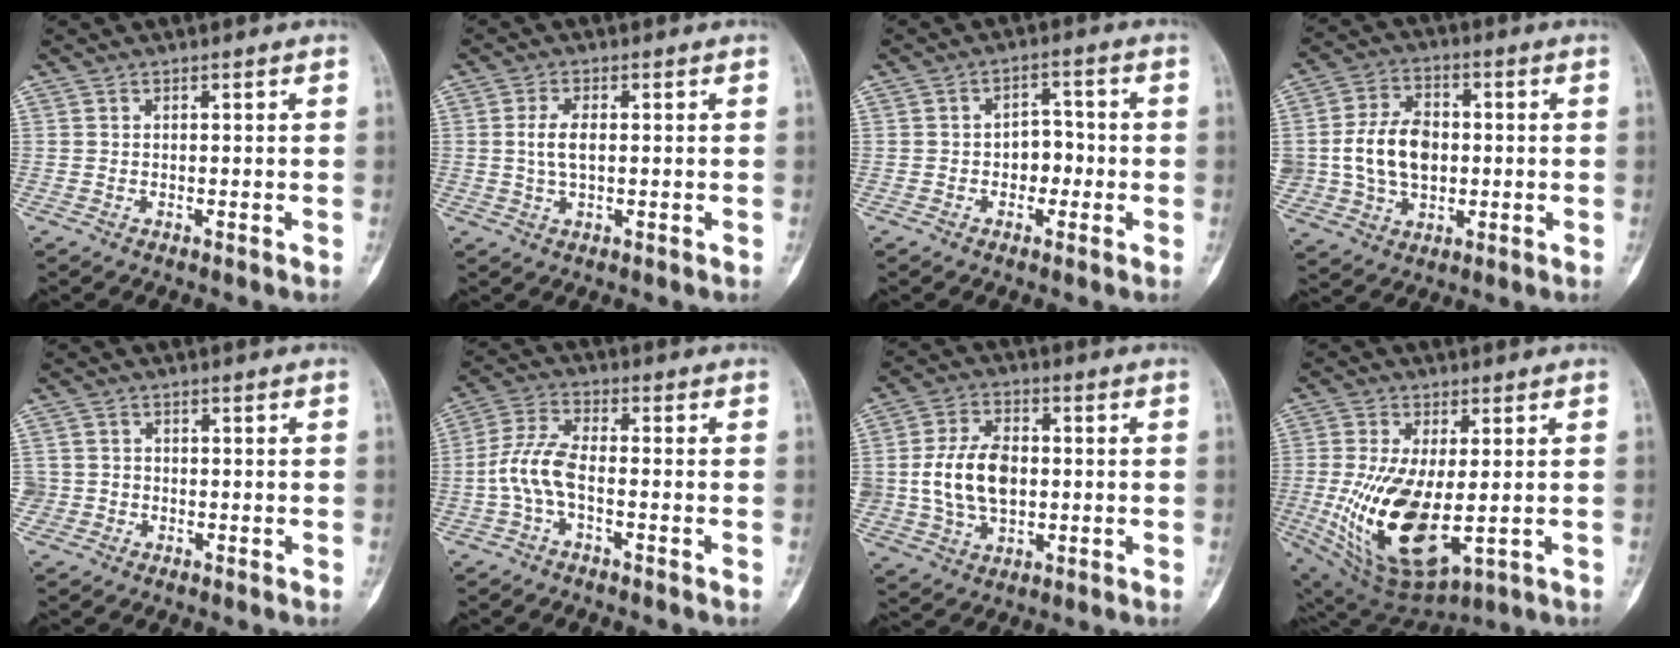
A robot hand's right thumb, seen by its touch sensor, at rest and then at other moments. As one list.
[{"total": 4.3, "force": [0.2, 2.1, 3.8], "torque": [-0.079, 0.001, 0.005]}, {"total": 4.8, "force": [-1.1, 3.5, 3.0], "torque": [-0.018, 0.021, -0.022]}, {"total": 12.9, "force": [-0.1, 9.4, 8.8], "torque": [-0.136, 0.014, 0.005]}, {"total": 2.6, "force": [-0.9, 2.4, -0.1], "torque": [0.014, 0.011, -0.023]}, {"total": 7.0, "force": [-2.0, 2.9, 6.1], "torque": [-0.146, 0.026, -0.046]}, {"total": 12.5, "force": [-0.1, 8.4, 9.2], "torque": [-0.157, 0.011, 0.005]}, {"total": 17.7, "force": [-2.2, 8.2, 15.6], "torque": [-0.303, -0.025, -0.010]}]